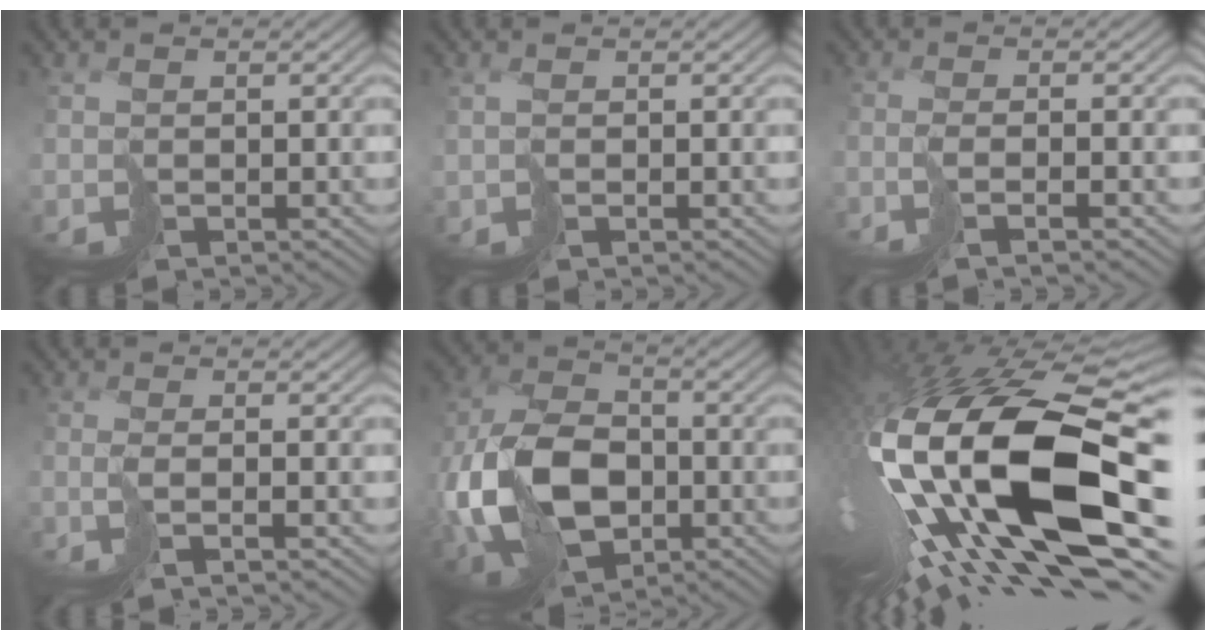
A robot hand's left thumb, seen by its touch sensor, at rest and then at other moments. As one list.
[{"total": 0.8, "force": [0.4, 0.5, 0.6], "torque": [-0.020, 0.001, 0.005]}, {"total": 1.8, "force": [-0.9, -0.4, 1.5], "torque": [-0.014, 0.005, -0.030]}, {"total": 2.0, "force": [-0.7, -0.2, 1.9], "torque": [-0.017, 0.005, -0.029]}, {"total": 13.2, "force": [-2.3, 8.7, 9.6], "torque": [-0.241, -0.020, -0.052]}, {"total": 20.8, "force": [-2.0, 9.3, 18.6], "torque": [-0.393, -0.074, -0.016]}]